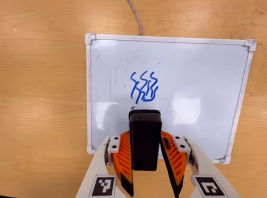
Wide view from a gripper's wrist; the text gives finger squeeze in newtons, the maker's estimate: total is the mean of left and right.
{"total": 4.8, "left": 3.8, "right": 5.8}